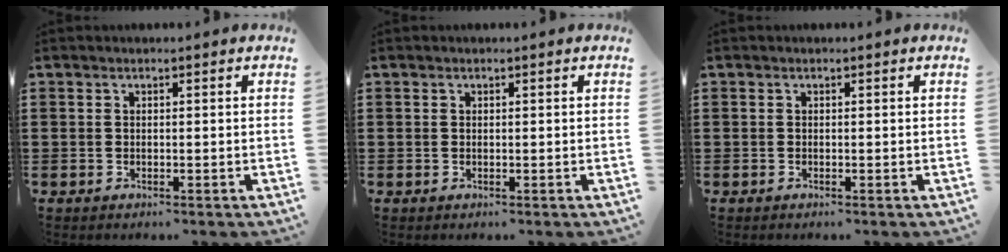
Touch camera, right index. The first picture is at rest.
{"total": 0.0}
{"total": 0.0}